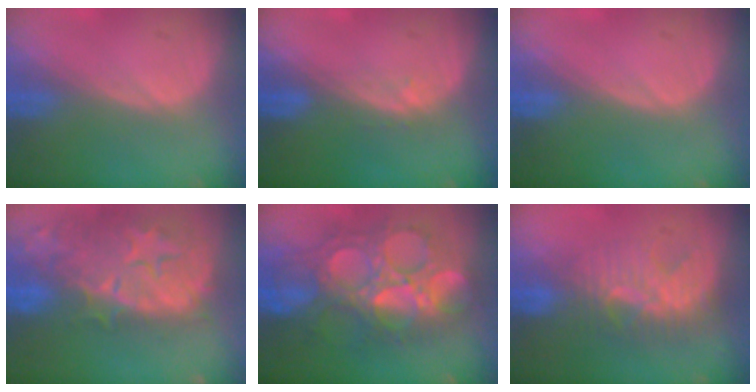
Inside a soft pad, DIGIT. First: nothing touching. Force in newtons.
{"total": 1.0, "press": 1.0, "slide": 0.2}
{"total": 0.0}
{"total": 14.8, "press": 11.9, "slide": 8.8}
{"total": 12.2, "press": 12.1, "slide": 1.4}
{"total": 8.8, "press": 7.6, "slide": 4.4}